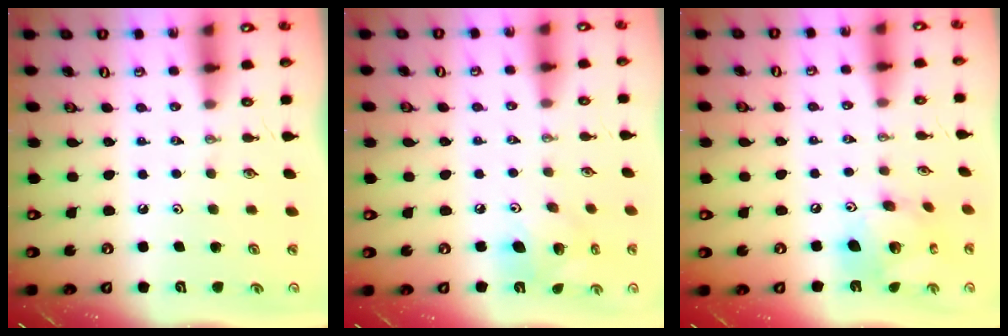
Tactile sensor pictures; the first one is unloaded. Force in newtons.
{"total": 11.0, "press": 10.8, "slide": 2.1}
{"total": 15.3, "press": 15.3, "slide": 1.4}